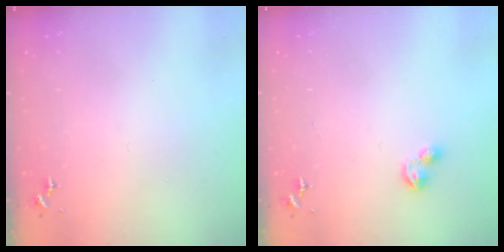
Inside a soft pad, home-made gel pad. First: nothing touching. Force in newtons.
{"total": 3.7, "press": 3.7, "slide": 0.4}